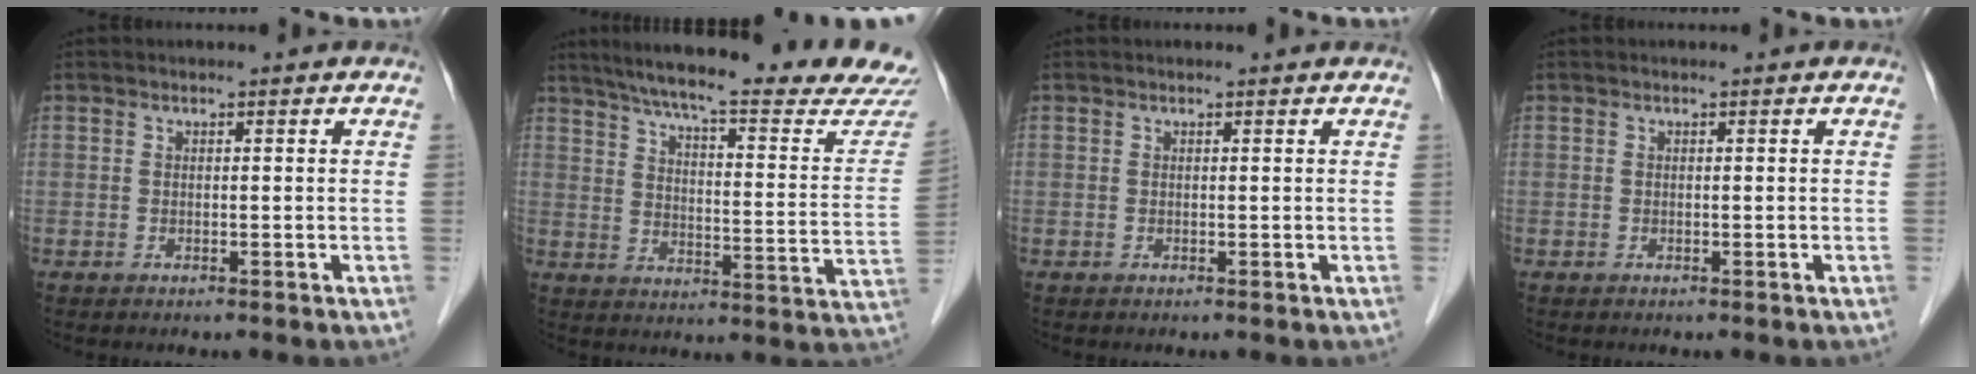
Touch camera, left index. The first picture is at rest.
{"total": 26.1, "force": [23.5, 0.8, 11.2], "torque": [-0.175, -0.069, 0.300]}
{"total": 0.6, "force": [0.6, 0.1, 0.1], "torque": [-0.008, 0.004, 0.005]}
{"total": 0.0}